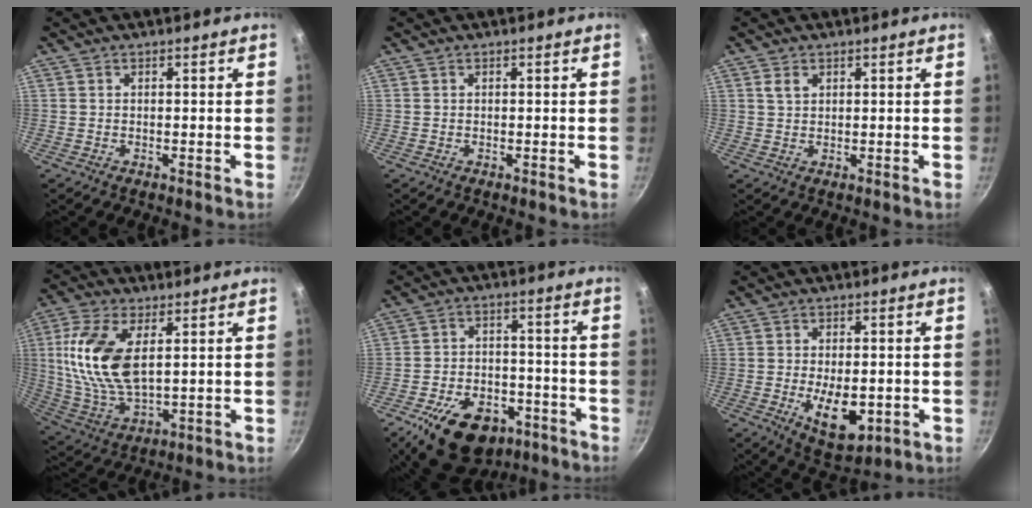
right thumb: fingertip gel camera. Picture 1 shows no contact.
{"total": 0.0}
{"total": 2.2, "force": [1.0, 1.5, 1.3], "torque": [-0.021, -0.002, 0.021]}
{"total": 15.7, "force": [3.5, 8.0, 13.0], "torque": [-0.260, -0.010, 0.075]}
{"total": 17.7, "force": [-9.8, 10.8, 9.9], "torque": [-0.137, 0.046, -0.145]}
{"total": 10.7, "force": [-2.3, 5.7, 8.7], "torque": [-0.113, -0.004, -0.019]}